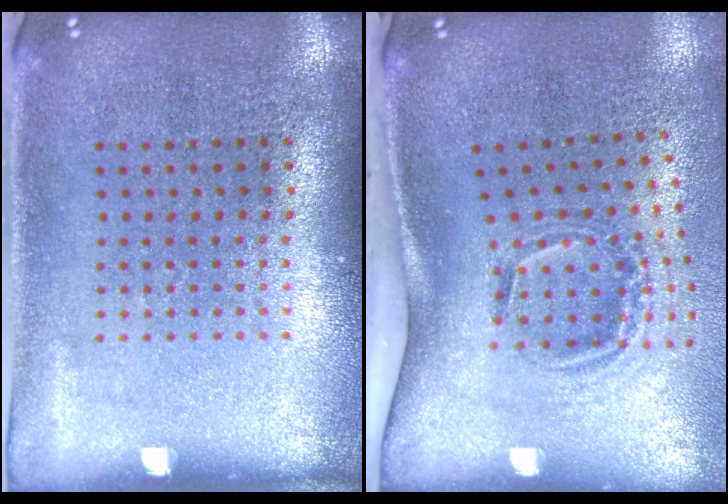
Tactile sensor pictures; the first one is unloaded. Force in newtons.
{"total": 2.1, "press": 1.2, "slide": 1.6}